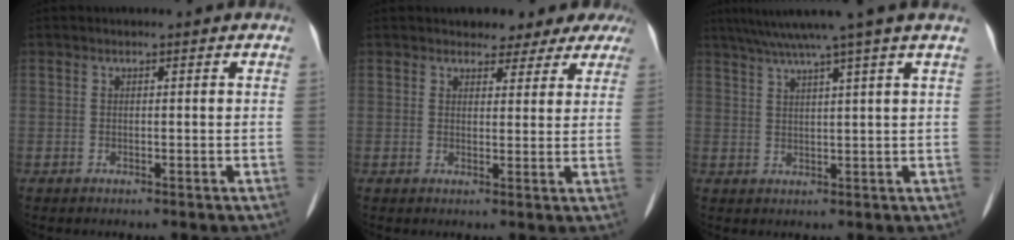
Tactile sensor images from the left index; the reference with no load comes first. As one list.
[{"total": 6.9, "force": [5.9, 3.0, 1.9], "torque": [-0.012, 0.005, 0.057]}, {"total": 9.6, "force": [7.6, -2.4, 5.5], "torque": [-0.086, 0.019, 0.105]}]